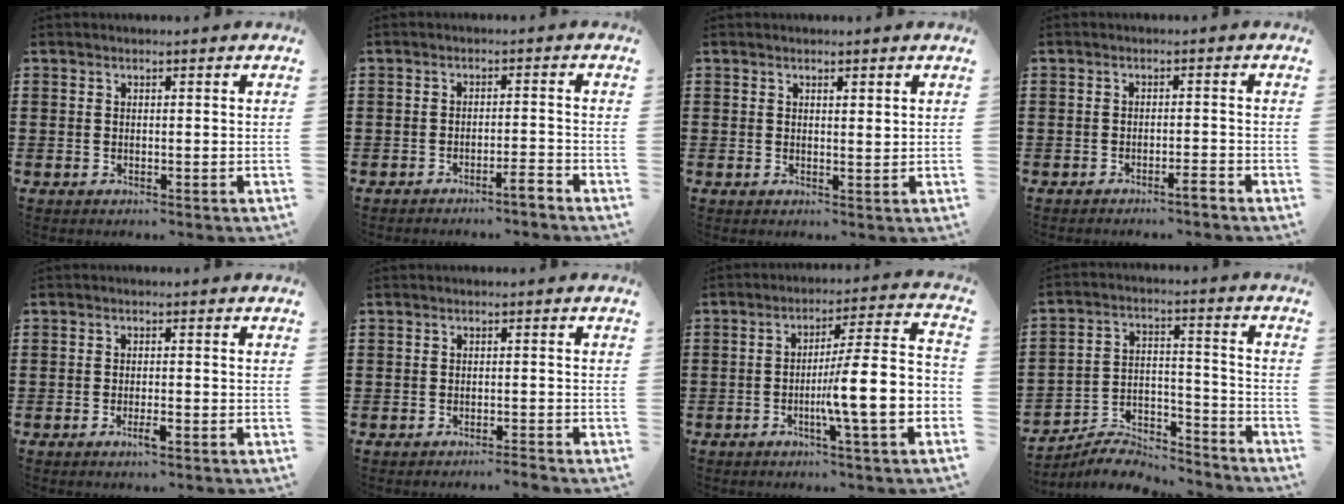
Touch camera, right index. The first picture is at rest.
{"total": 2.8, "force": [-2.4, 0.0, 1.3], "torque": [-0.024, 0.003, -0.048]}
{"total": 0.9, "force": [0.6, 0.3, 0.6], "torque": [-0.013, 0.001, 0.012]}
{"total": 2.1, "force": [-1.8, 0.0, 1.1], "torque": [-0.021, 0.000, -0.034]}
{"total": 2.2, "force": [-1.2, 0.2, 1.8], "torque": [-0.037, -0.004, -0.025]}
{"total": 1.4, "force": [-1.3, -0.2, 0.4], "torque": [-0.009, 0.001, -0.026]}
{"total": 11.1, "force": [-3.3, 0.3, 10.6], "torque": [-0.162, -0.032, -0.069]}
{"total": 7.4, "force": [-7.1, 1.5, 1.4], "torque": [-0.029, 0.016, -0.141]}